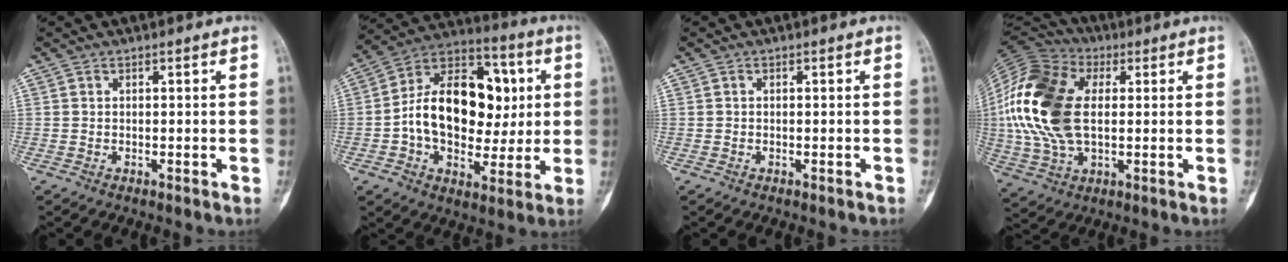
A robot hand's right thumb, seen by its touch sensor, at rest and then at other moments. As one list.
[{"total": 22.0, "force": [1.4, 14.7, 16.2], "torque": [-0.231, 0.027, 0.023]}, {"total": 0.0}, {"total": 20.5, "force": [2.3, 12.3, 16.2], "torque": [-0.345, 0.008, 0.038]}]